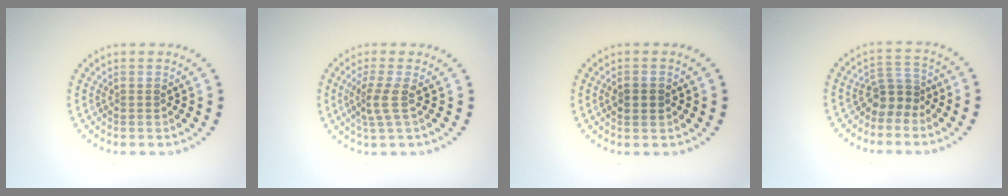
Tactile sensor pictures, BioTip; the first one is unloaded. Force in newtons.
{"total": 2.2, "press": 1.6, "slide": 1.5}
{"total": 1.9, "press": 1.9, "slide": 0.1}
{"total": 2.4, "press": 1.8, "slide": 1.6}